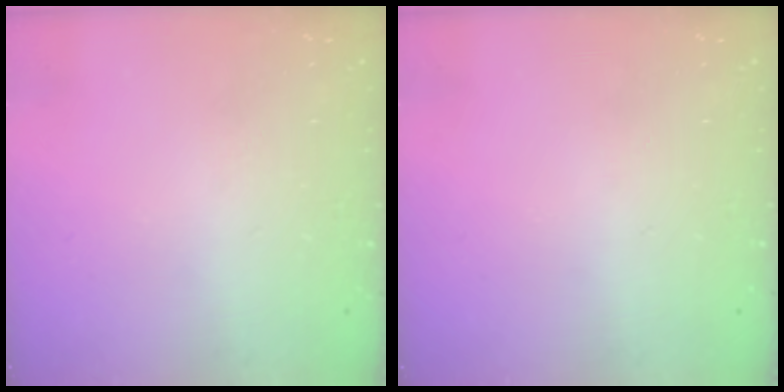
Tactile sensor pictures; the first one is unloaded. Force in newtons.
{"total": 0.0}